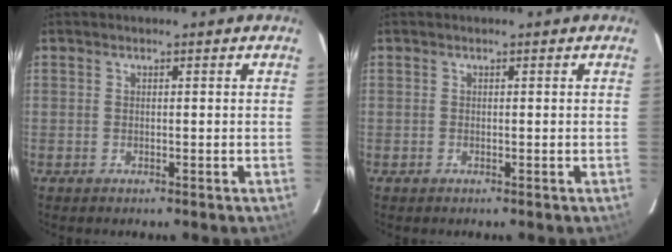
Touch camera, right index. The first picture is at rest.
{"total": 0.0}